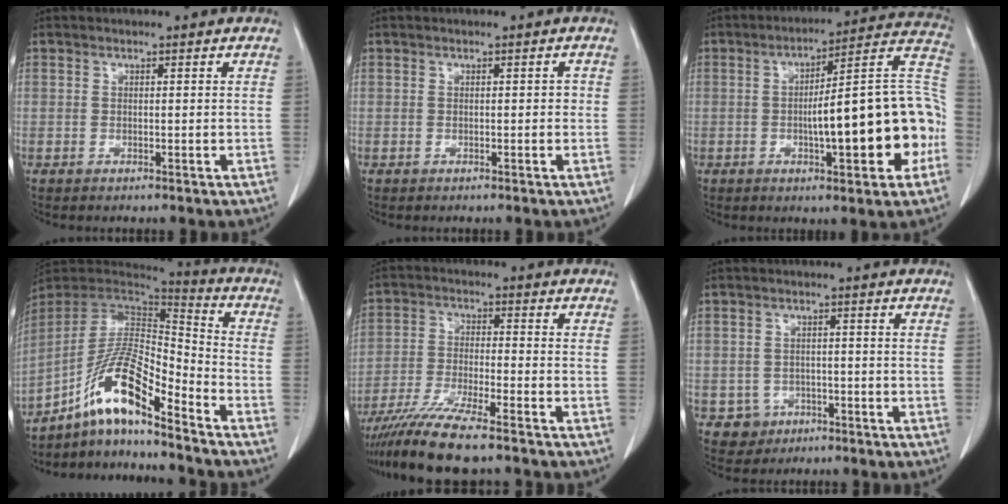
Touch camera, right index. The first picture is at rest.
{"total": 0.7, "force": [0.0, 0.4, 0.5], "torque": [-0.003, 0.006, 0.000]}
{"total": 18.8, "force": [-3.8, 3.2, 18.2], "torque": [-0.208, 0.037, -0.045]}
{"total": 13.9, "force": [-9.5, 1.7, 10.0], "torque": [-0.192, 0.011, -0.172]}
{"total": 10.0, "force": [-8.2, -0.2, 5.7], "torque": [-0.103, -0.029, -0.146]}
{"total": 3.7, "force": [-1.5, 3.4, 0.0], "torque": [0.006, 0.014, -0.019]}